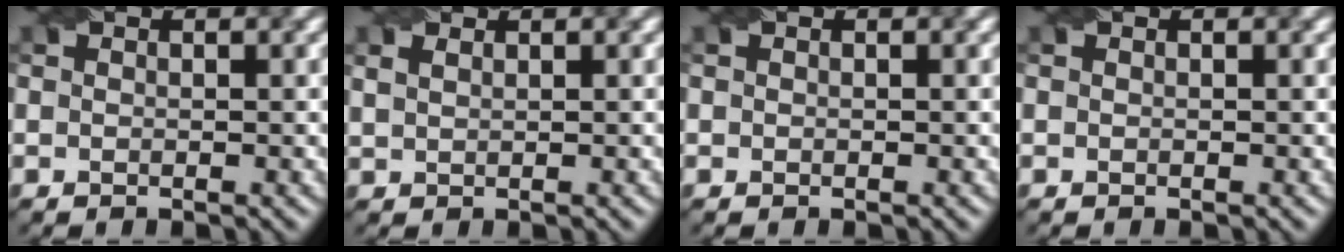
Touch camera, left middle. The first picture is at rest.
{"total": 1.1, "force": [0.9, 0.5, 0.5], "torque": [-0.014, -0.001, 0.021]}
{"total": 0.0}
{"total": 0.0}